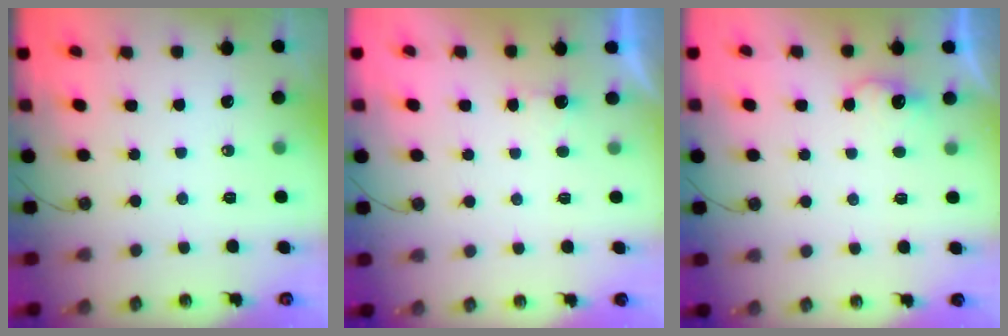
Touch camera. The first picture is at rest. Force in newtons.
{"total": 1.0, "press": 0.7, "slide": 0.7}
{"total": 4.8, "press": 4.7, "slide": 1.0}